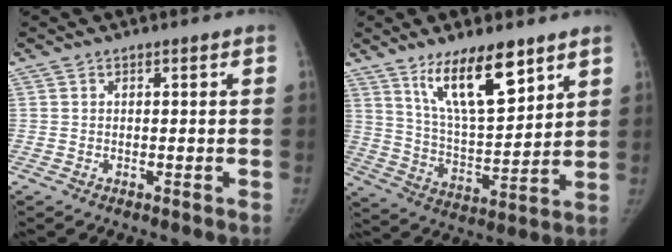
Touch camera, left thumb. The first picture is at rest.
{"total": 15.0, "force": [9.4, 4.8, 10.7], "torque": [-0.157, -0.057, 0.176]}